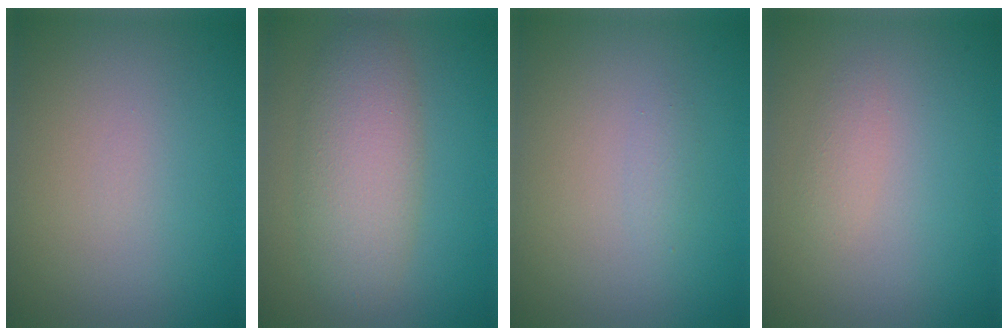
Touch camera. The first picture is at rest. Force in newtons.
{"total": 5.3, "press": 5.3, "slide": 0.2}
{"total": 0.6, "press": 0.6, "slide": 0.0}
{"total": 1.1, "press": 1.1, "slide": 0.1}